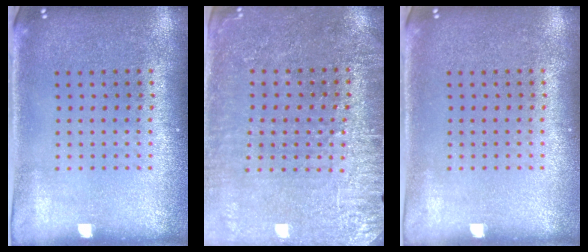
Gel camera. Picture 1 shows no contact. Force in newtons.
{"total": 3.0, "press": 2.8, "slide": 0.8}
{"total": 0.0}